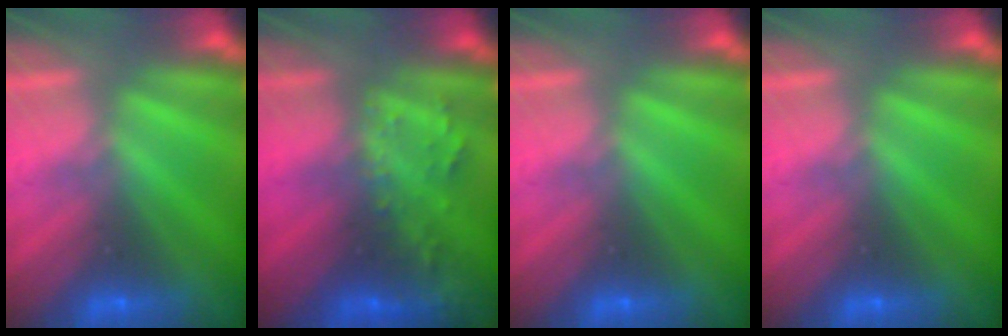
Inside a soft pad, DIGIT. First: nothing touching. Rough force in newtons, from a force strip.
{"total": 2.7}
{"total": 0.0}
{"total": 0.0}